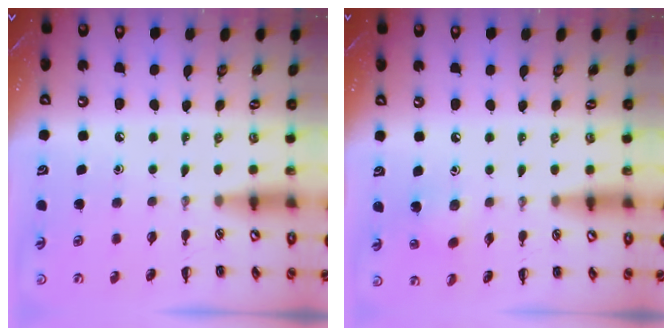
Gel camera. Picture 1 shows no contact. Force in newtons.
{"total": 2.8, "press": 2.7, "slide": 0.6}